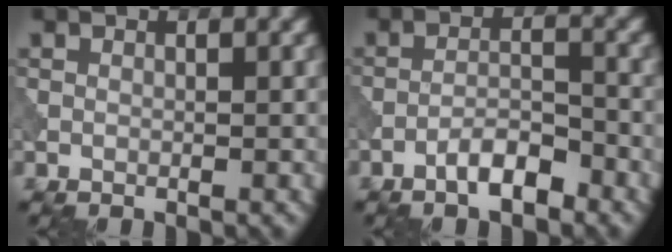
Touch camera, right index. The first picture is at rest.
{"total": 3.2, "force": [-2.3, 0.9, 2.1], "torque": [-0.035, 0.010, -0.044]}